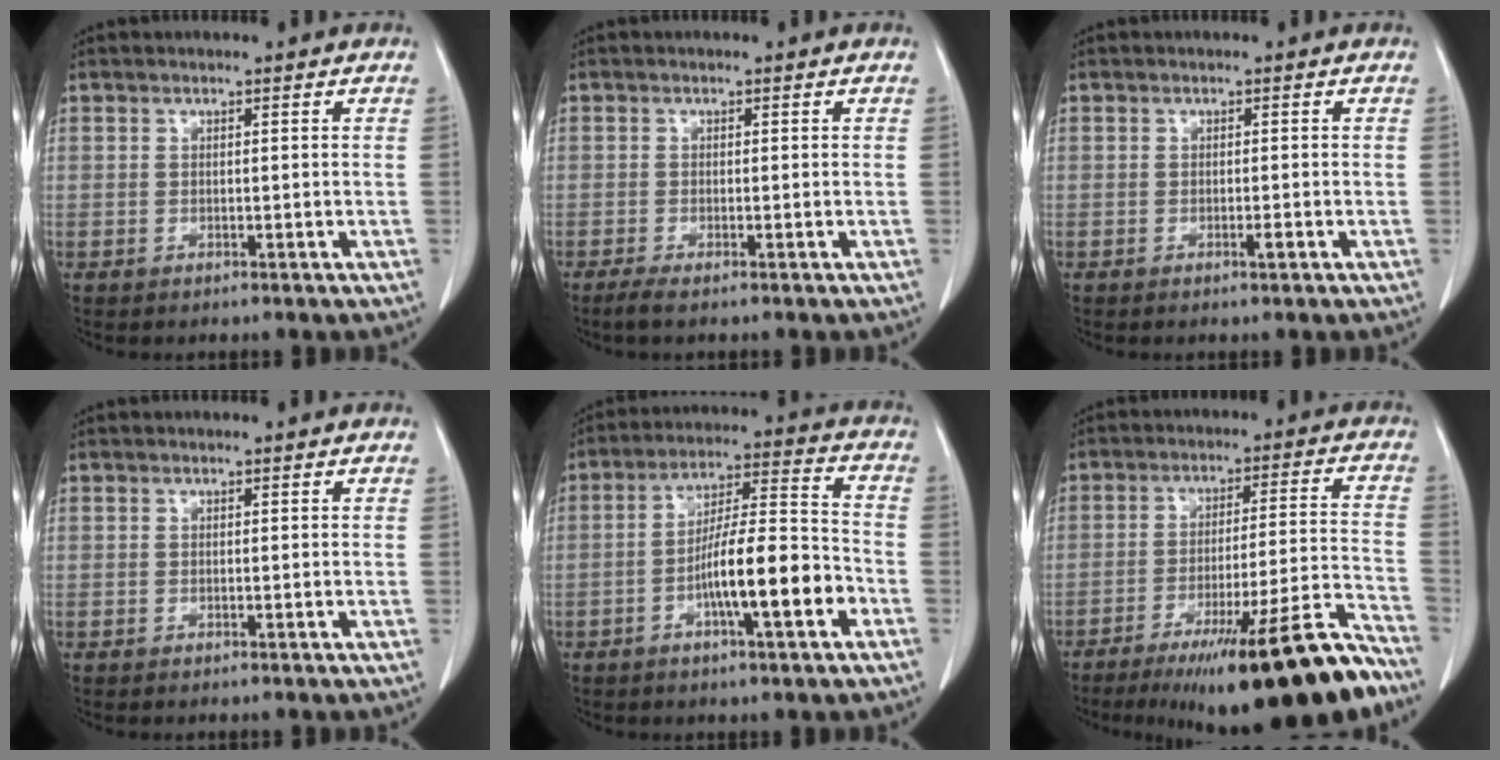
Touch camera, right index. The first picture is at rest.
{"total": 1.5, "force": [-1.0, 0.0, 1.0], "torque": [-0.028, -0.006, -0.023]}
{"total": 1.0, "force": [-0.5, 0.0, 0.8], "torque": [-0.017, -0.001, -0.007]}
{"total": 0.0}
{"total": 12.5, "force": [-4.6, 1.5, 11.6], "torque": [-0.197, 0.012, -0.075]}
{"total": 20.4, "force": [-15.0, 0.8, 13.7], "torque": [-0.146, 0.003, -0.231]}